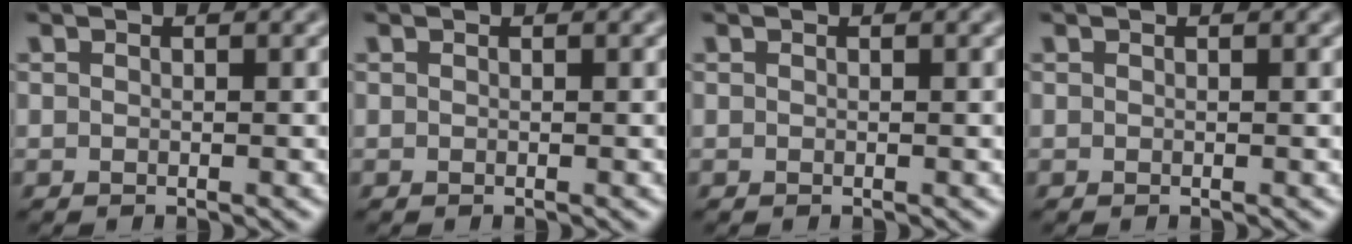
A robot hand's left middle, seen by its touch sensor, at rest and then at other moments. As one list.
[{"total": 0.0}, {"total": 0.0}, {"total": 0.0}]